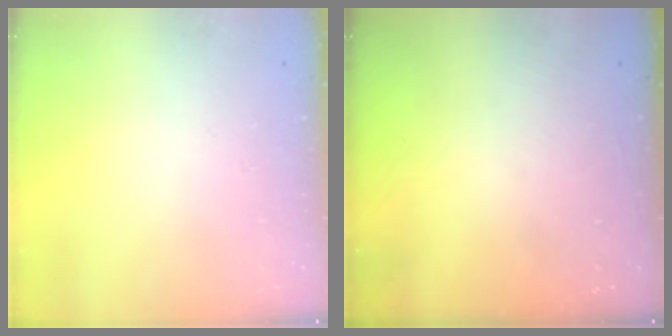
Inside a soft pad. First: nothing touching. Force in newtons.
{"total": 0.0}